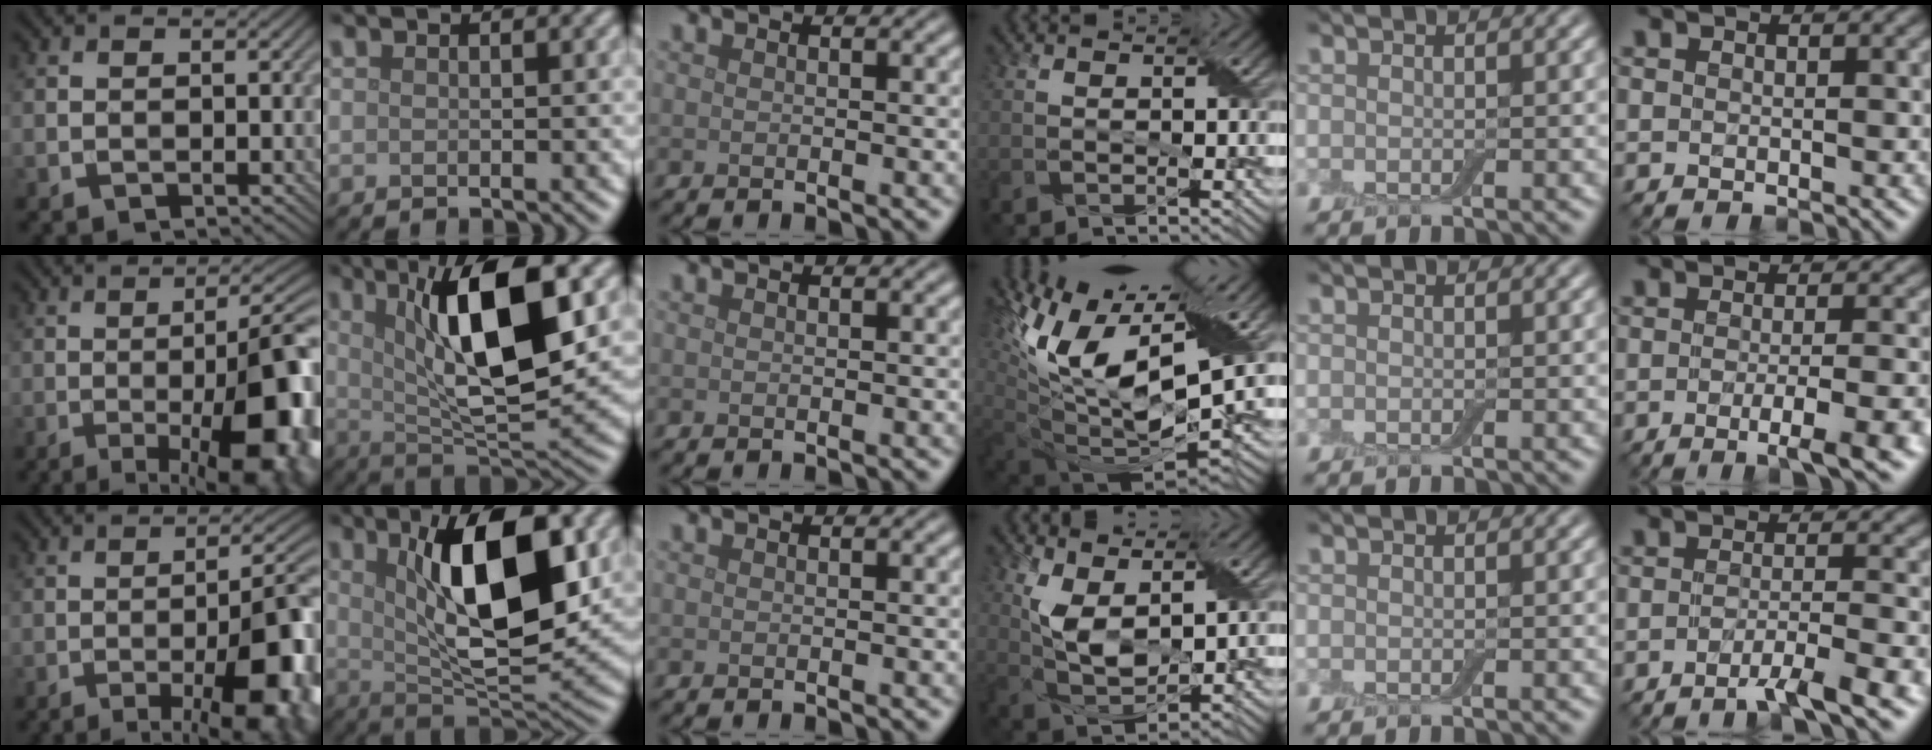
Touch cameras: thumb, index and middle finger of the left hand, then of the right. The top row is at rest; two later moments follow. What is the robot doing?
{"motion": "wrap", "object": "adhesive wrap"}